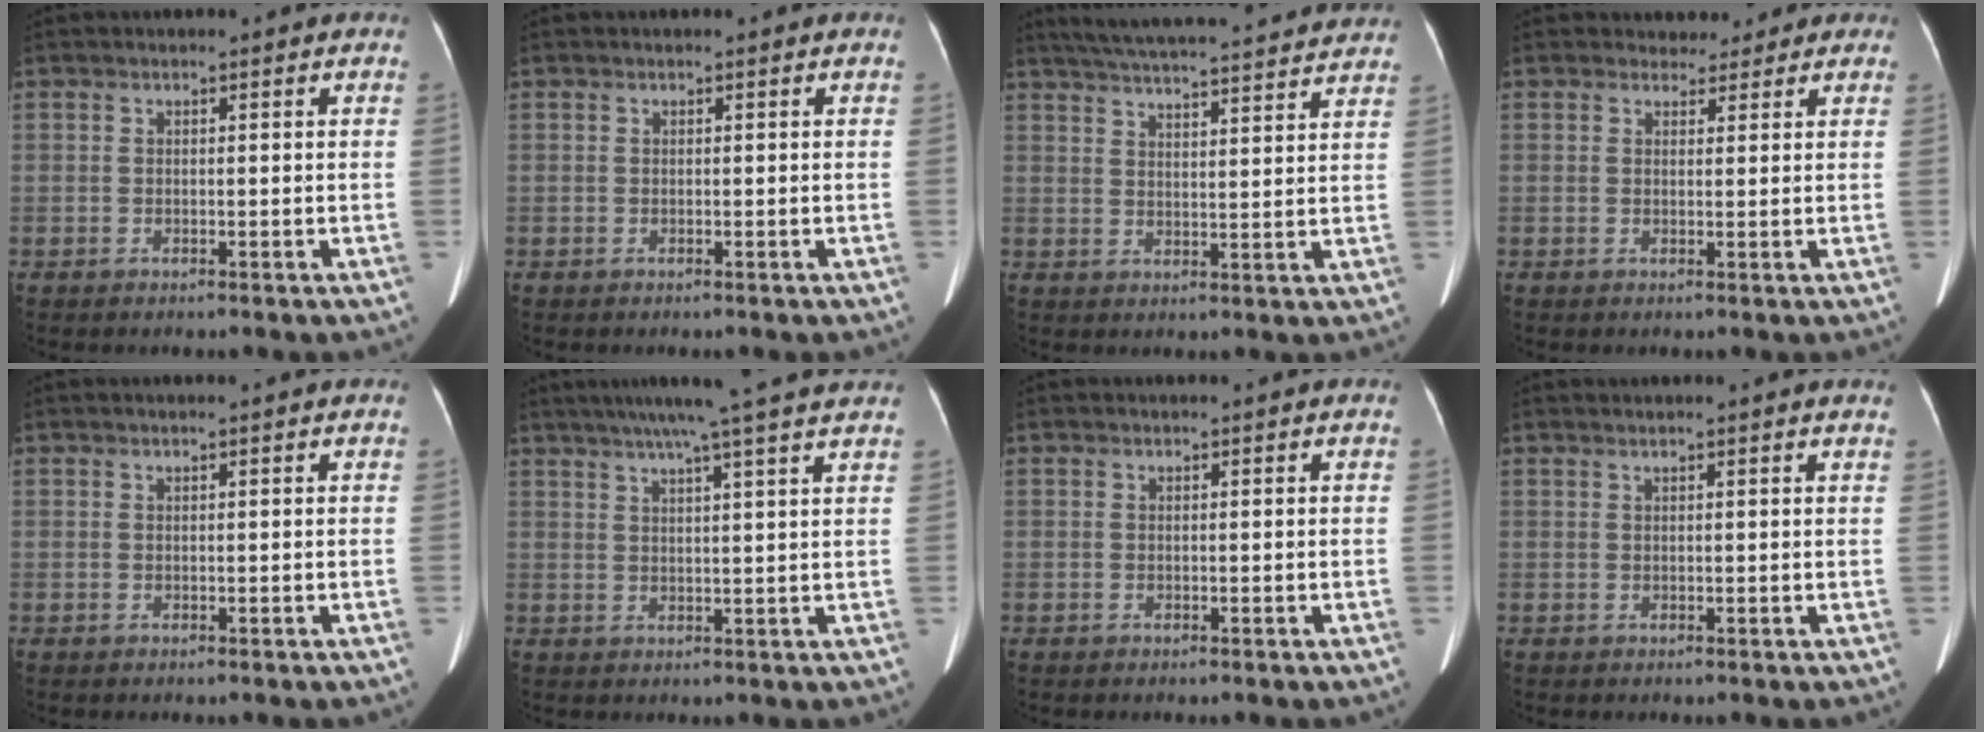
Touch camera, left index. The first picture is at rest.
{"total": 0.0}
{"total": 24.0, "force": [22.2, 2.3, 9.0], "torque": [-0.151, 0.006, 0.285]}
{"total": 3.5, "force": [2.8, 2.0, -0.1], "torque": [0.009, 0.008, 0.031]}
{"total": 0.6, "force": [0.5, -0.1, 0.3], "torque": [-0.010, 0.009, 0.009]}
{"total": 12.3, "force": [10.2, -1.5, 6.7], "torque": [-0.110, 0.010, 0.124]}
{"total": 0.0}
{"total": 3.0, "force": [2.7, -0.5, 1.2], "torque": [-0.023, 0.015, 0.034]}